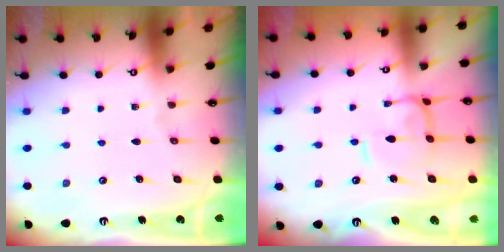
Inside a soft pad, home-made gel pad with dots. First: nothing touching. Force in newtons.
{"total": 2.6, "press": 2.5, "slide": 0.6}